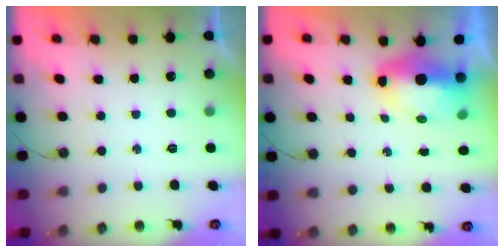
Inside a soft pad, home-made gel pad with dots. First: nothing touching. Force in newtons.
{"total": 8.0, "press": 7.8, "slide": 1.5}